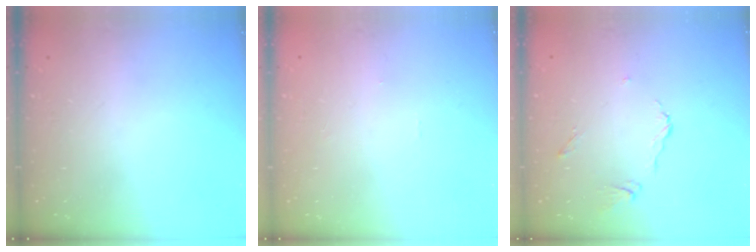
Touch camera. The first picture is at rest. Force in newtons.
{"total": 0.0}
{"total": 4.3, "press": 4.3, "slide": 0.4}